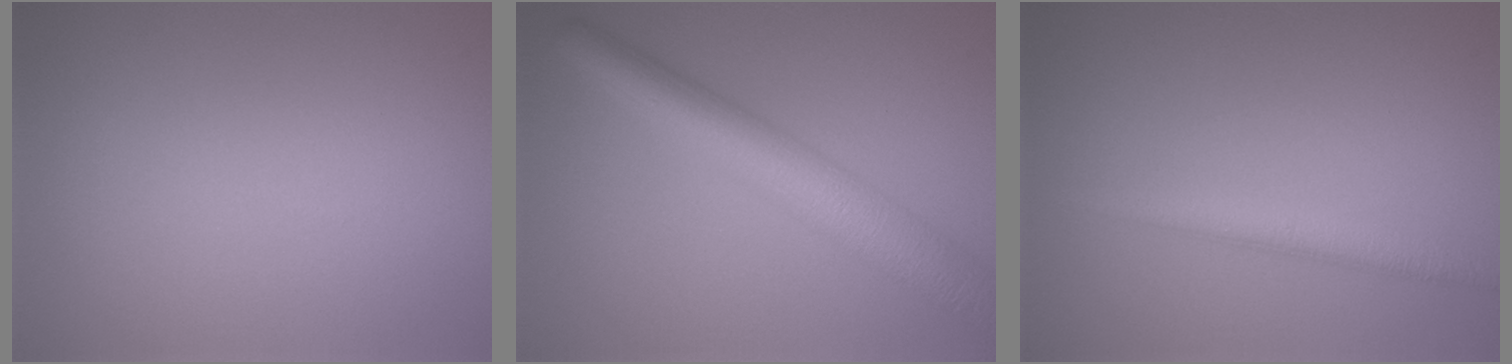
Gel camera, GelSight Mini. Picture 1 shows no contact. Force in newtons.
{"total": 6.6, "press": 6.6, "slide": 0.0}
{"total": 2.5, "press": 2.5, "slide": 0.1}